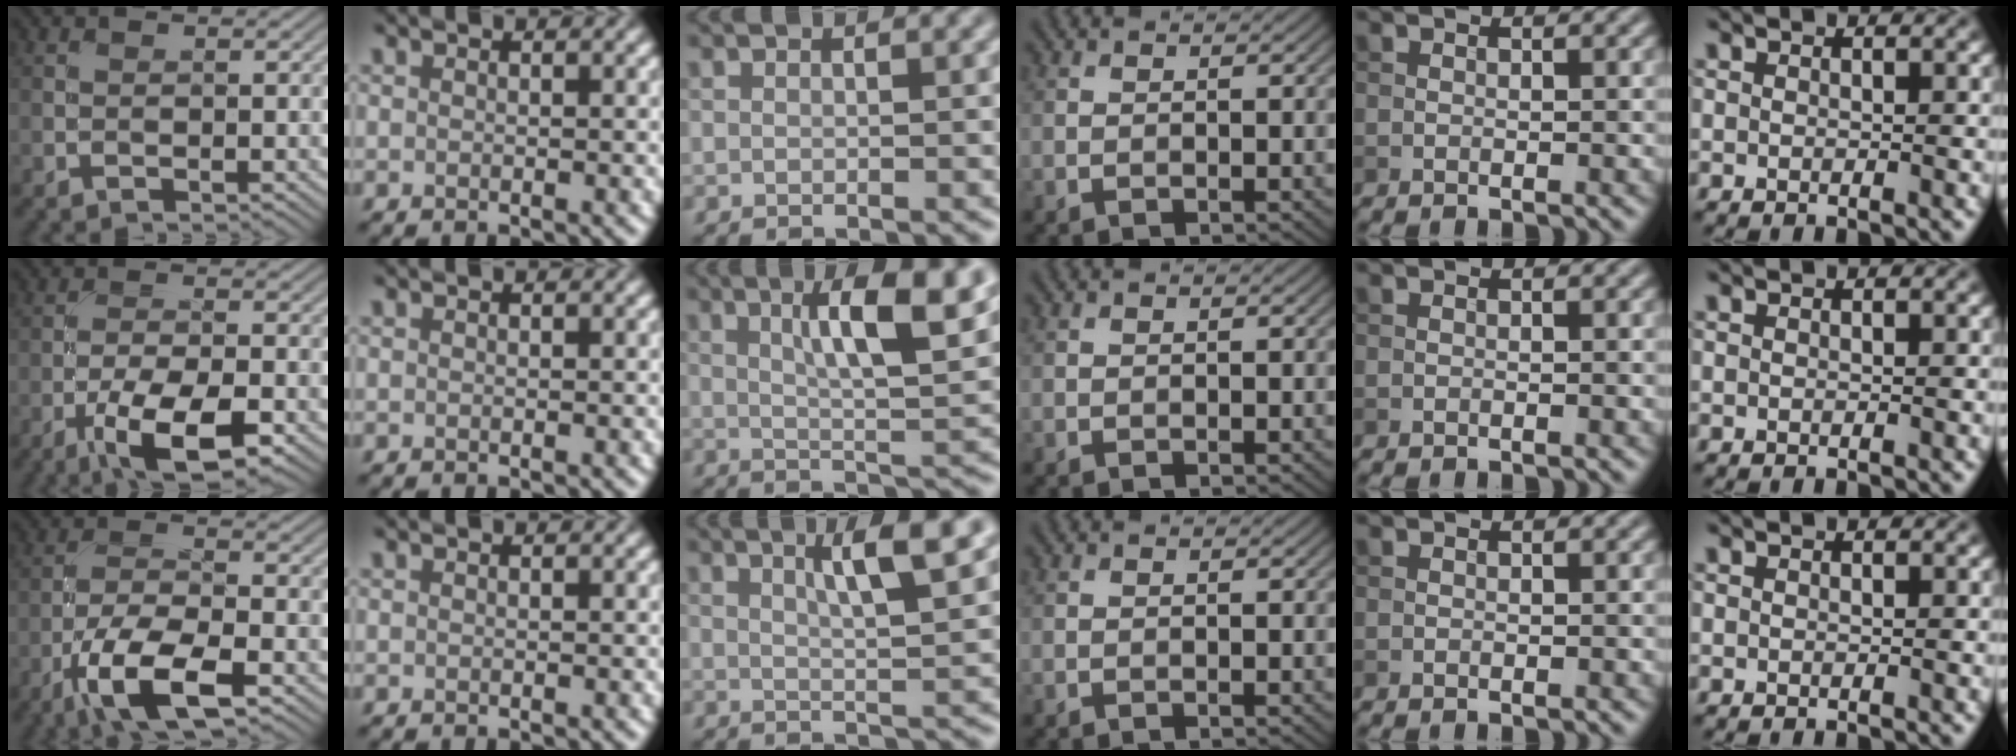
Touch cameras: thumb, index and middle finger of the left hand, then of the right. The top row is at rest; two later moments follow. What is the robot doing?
{"motion": "unscrew", "object": "medicine bottle"}